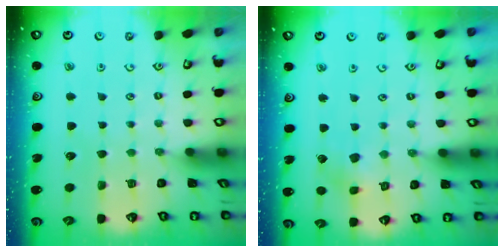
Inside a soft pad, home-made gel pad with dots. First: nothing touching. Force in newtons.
{"total": 5.4, "press": 5.4, "slide": 0.6}